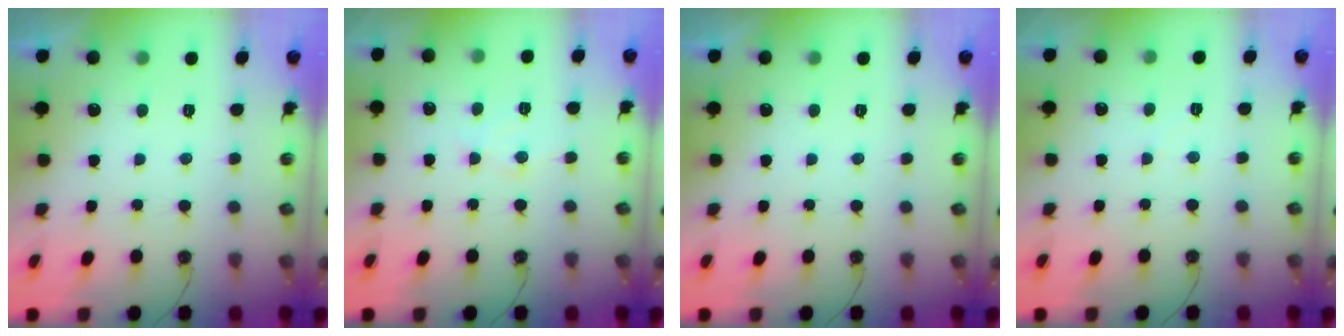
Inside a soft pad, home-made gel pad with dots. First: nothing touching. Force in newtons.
{"total": 5.9, "press": 5.8, "slide": 0.6}
{"total": 0.0}
{"total": 2.8, "press": 2.8, "slide": 0.5}